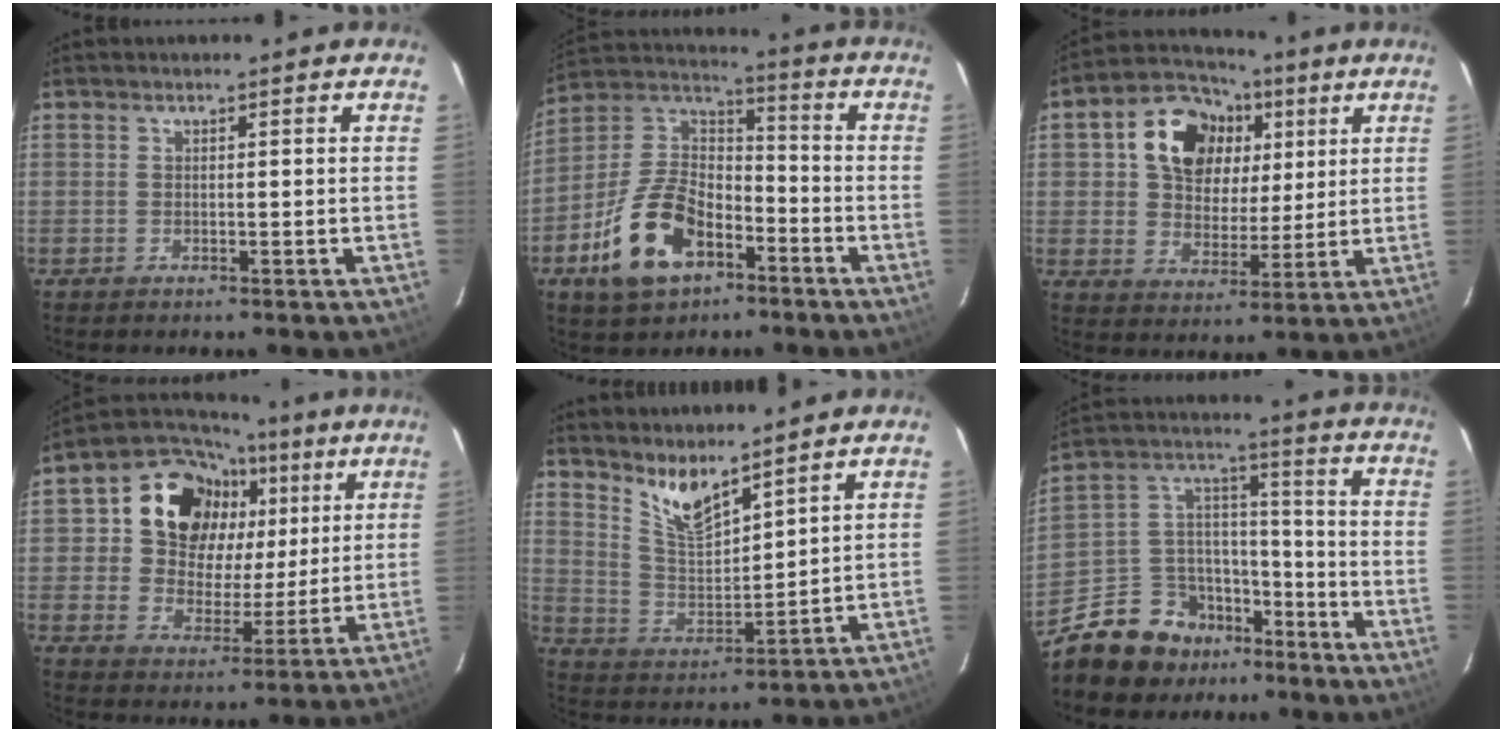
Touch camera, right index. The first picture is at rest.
{"total": 16.7, "force": [-8.4, 9.6, 10.9], "torque": [-0.234, 0.014, -0.143]}
{"total": 14.6, "force": [5.0, 11.2, 7.9], "torque": [-0.178, 0.047, 0.088]}
{"total": 16.9, "force": [5.8, 13.9, 7.7], "torque": [-0.181, 0.050, 0.100]}
{"total": 8.2, "force": [6.6, 2.0, 4.5], "torque": [-0.086, -0.010, 0.136]}
{"total": 14.1, "force": [-10.5, 8.9, 3.1], "torque": [-0.073, 0.070, -0.170]}